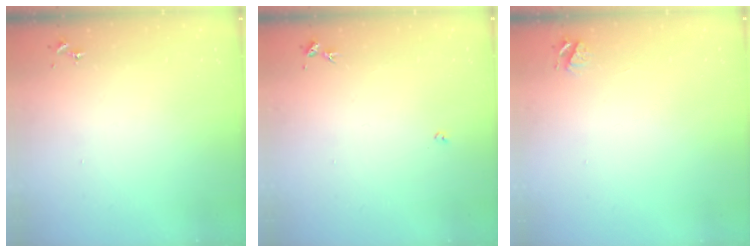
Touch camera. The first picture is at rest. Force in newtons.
{"total": 2.7, "press": 2.7, "slide": 0.5}
{"total": 3.9, "press": 3.9, "slide": 0.4}